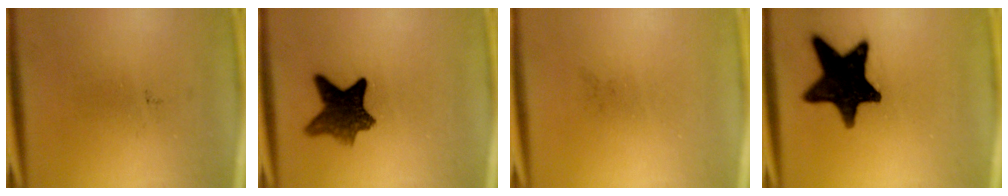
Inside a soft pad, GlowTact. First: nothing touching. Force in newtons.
{"total": 8.3}
{"total": 0.0}
{"total": 16.2}